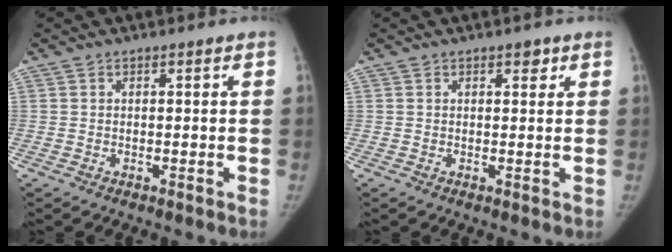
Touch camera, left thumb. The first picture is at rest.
{"total": 1.7, "force": [1.0, 0.9, 0.9], "torque": [0.001, -0.003, 0.011]}